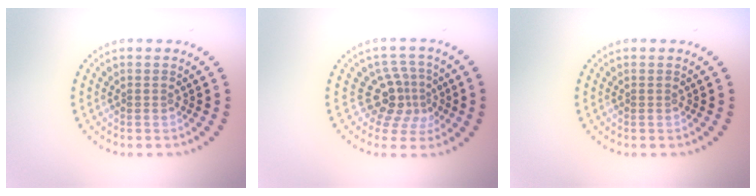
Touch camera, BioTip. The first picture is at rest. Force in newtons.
{"total": 3.6, "press": 2.7, "slide": 2.4}
{"total": 0.0}